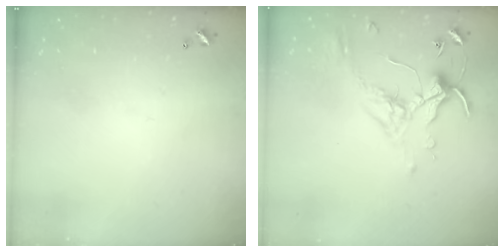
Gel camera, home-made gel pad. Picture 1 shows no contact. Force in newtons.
{"total": 0.7, "press": 0.6, "slide": 0.4}